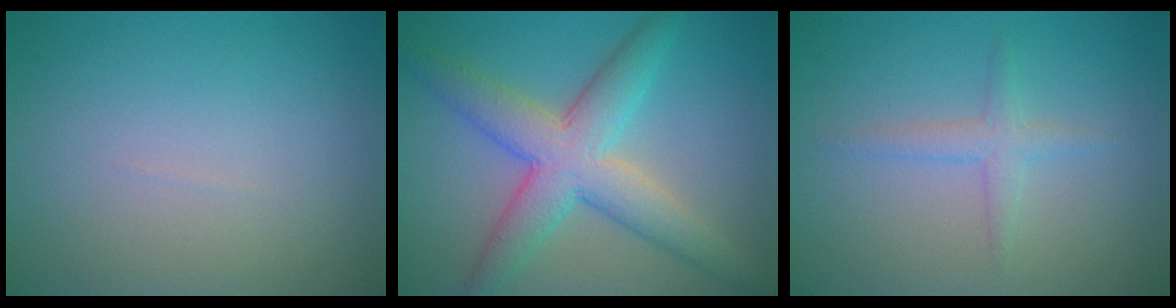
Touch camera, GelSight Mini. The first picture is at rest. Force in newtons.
{"total": 6.8, "press": 6.8, "slide": 0.2}
{"total": 1.6, "press": 1.6, "slide": 0.1}